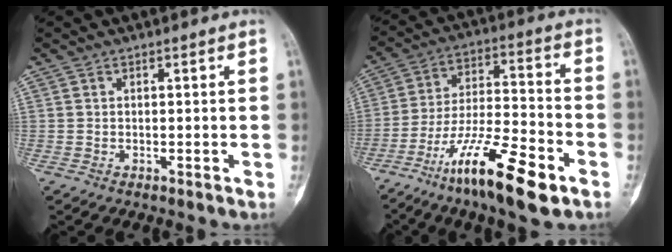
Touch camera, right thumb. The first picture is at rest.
{"total": 18.3, "force": [-10.3, 4.4, 14.4], "torque": [-0.267, 0.052, -0.178]}